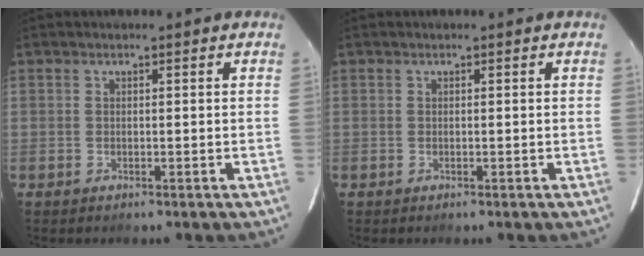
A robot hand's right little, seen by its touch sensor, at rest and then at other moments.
{"total": 0.0}